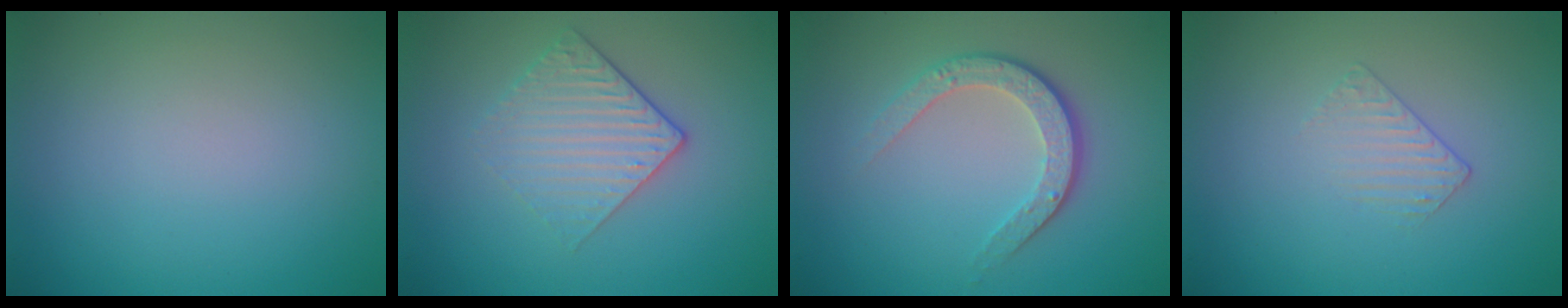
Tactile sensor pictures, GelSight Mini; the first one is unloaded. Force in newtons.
{"total": 3.1, "press": 2.7, "slide": 1.7}
{"total": 3.4, "press": 2.6, "slide": 2.2}
{"total": 1.0, "press": 0.3, "slide": 1.0}